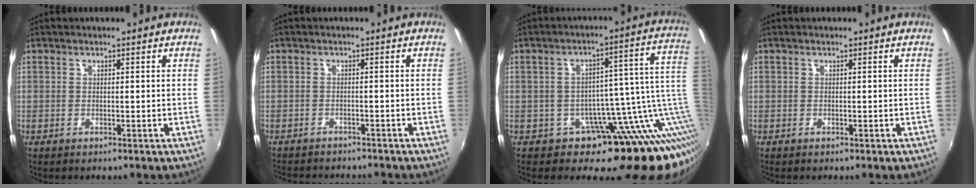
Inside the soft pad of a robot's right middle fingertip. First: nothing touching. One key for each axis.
{"total": 6.3, "fx": -5.9, "fy": 1.4, "fz": 1.9, "tx": -0.050, "ty": -0.016, "tz": -0.087}
{"total": 16.0, "fx": -5.6, "fy": 9.1, "fz": 11.9, "tx": -0.147, "ty": -0.003, "tz": -0.075}
{"total": 0.0}